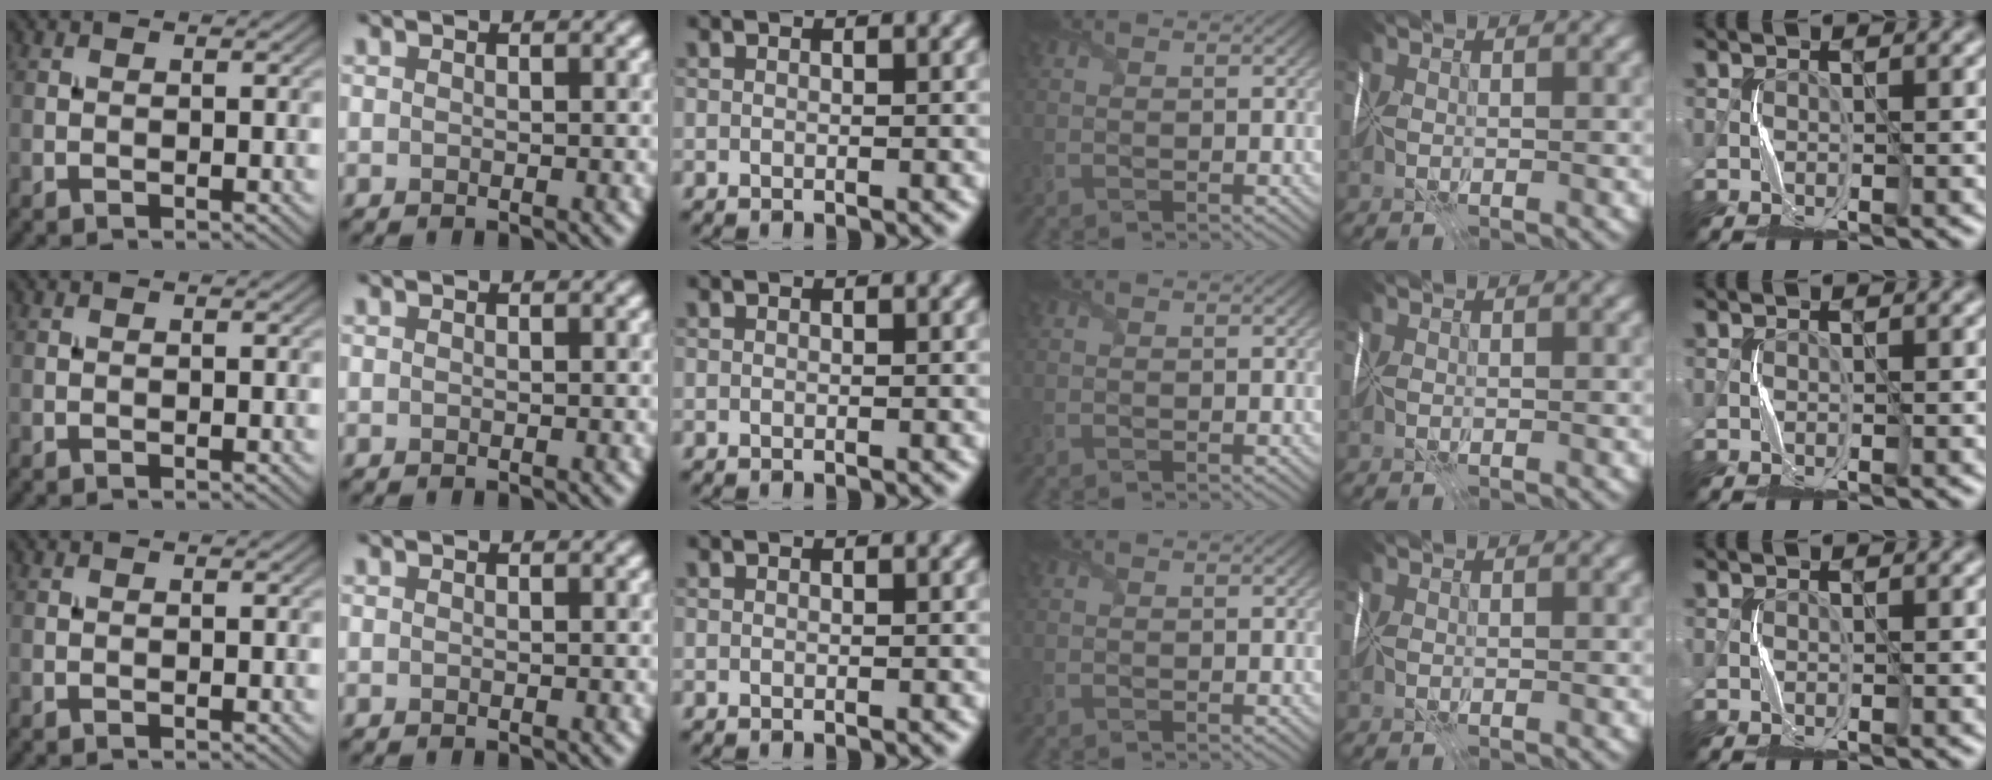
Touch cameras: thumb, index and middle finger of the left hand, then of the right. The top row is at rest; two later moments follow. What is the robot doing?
{"motion": "fold", "object": "shipping label"}